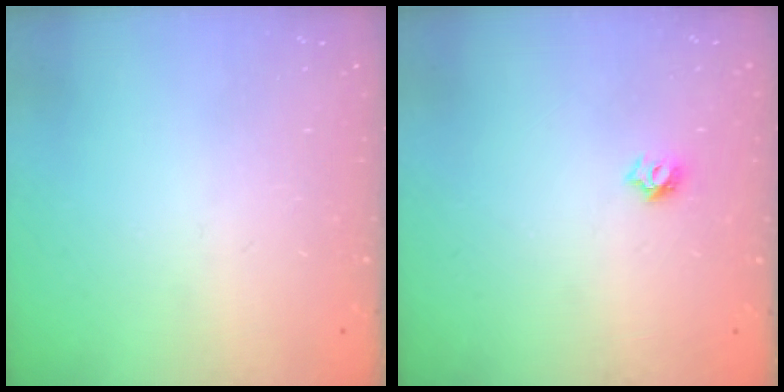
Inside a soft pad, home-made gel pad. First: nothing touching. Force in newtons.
{"total": 4.8, "press": 4.8, "slide": 0.6}